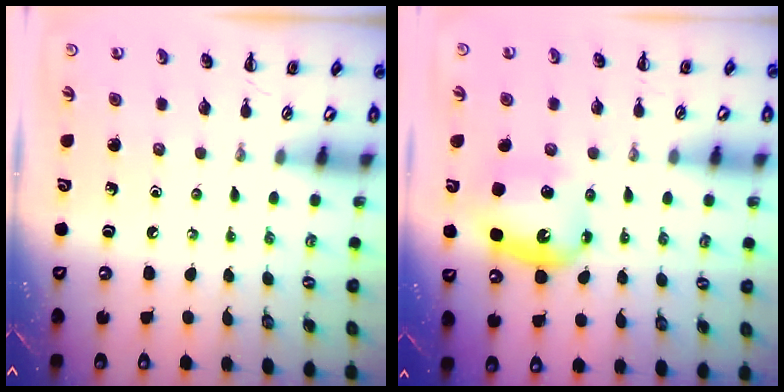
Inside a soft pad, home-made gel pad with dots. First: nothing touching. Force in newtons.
{"total": 7.3, "press": 7.2, "slide": 1.2}